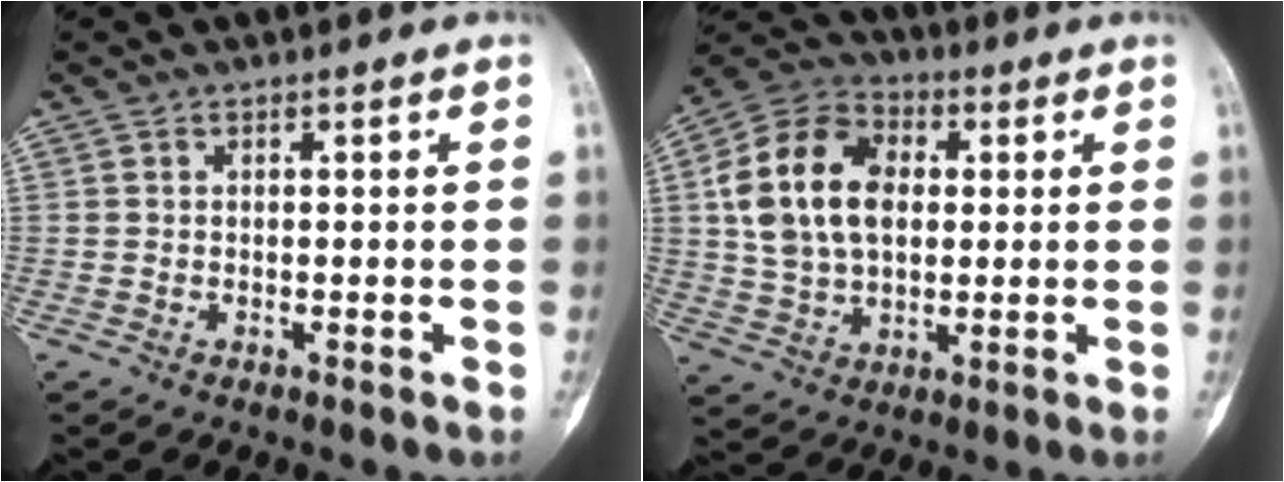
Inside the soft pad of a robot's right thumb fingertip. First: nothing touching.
{"total": 16.5, "force": [2.5, 11.4, 11.6], "torque": [-0.194, 0.019, 0.041]}